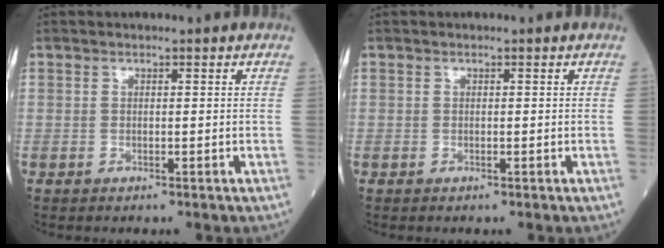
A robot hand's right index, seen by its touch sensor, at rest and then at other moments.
{"total": 0.0}